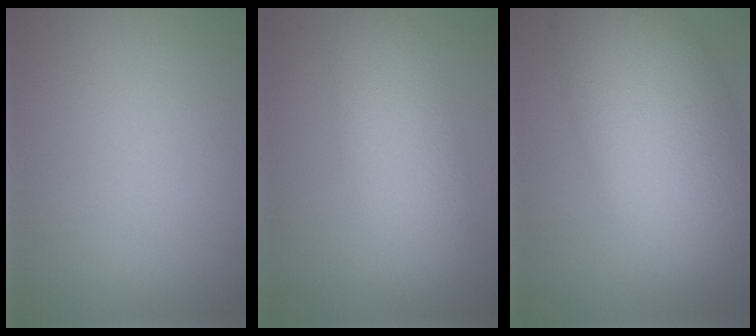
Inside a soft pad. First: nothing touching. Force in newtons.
{"total": 4.5, "press": 4.5, "slide": 0.2}
{"total": 10.9, "press": 10.9, "slide": 0.5}